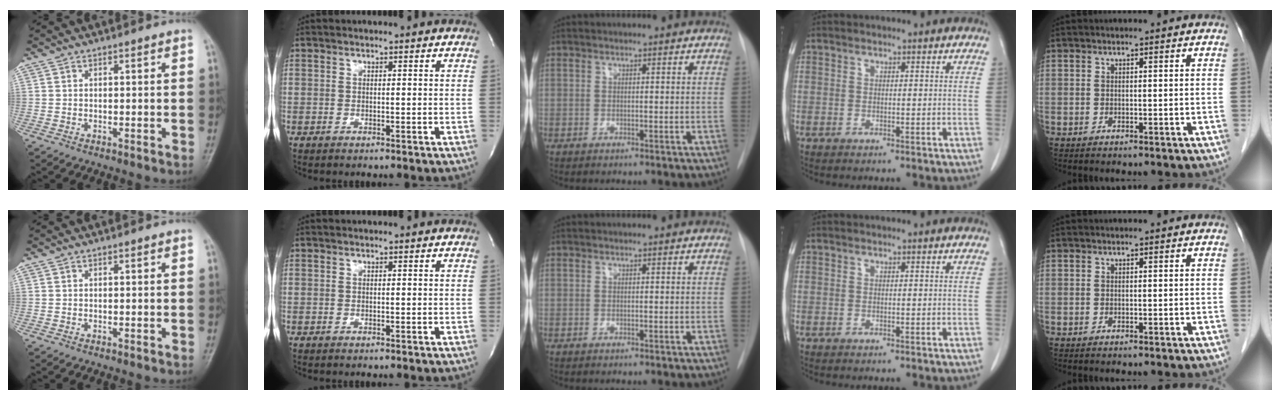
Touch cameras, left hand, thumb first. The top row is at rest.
{}